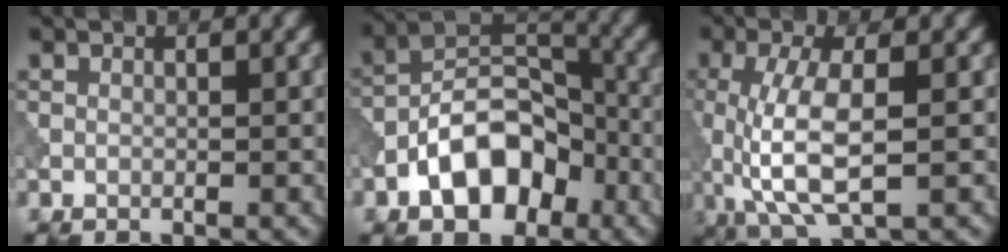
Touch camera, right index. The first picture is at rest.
{"total": 9.0, "force": [-4.4, 5.3, 5.8], "torque": [-0.089, 0.011, -0.086]}
{"total": 6.2, "force": [-0.7, 2.1, 5.8], "torque": [-0.126, -0.005, -0.011]}